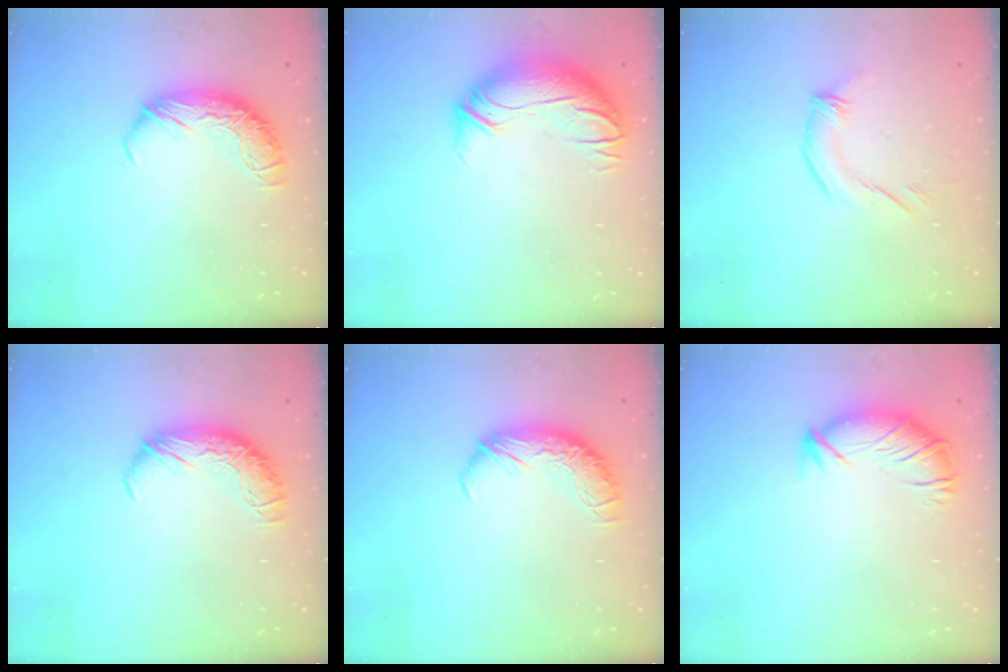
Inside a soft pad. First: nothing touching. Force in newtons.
{"total": 3.0, "press": 0.4, "slide": 2.9}
{"total": 2.3, "press": 2.3, "slide": 0.6}
{"total": 0.0}
{"total": 0.0}
{"total": 2.8, "press": 2.0, "slide": 1.9}